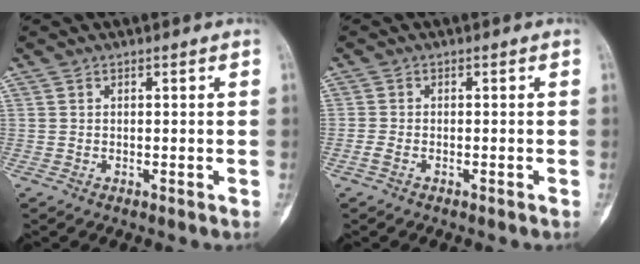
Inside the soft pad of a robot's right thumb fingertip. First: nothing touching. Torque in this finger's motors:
{"motor_torque": [-0.53, -0.31, -0.21, 0.19, -0.04]}